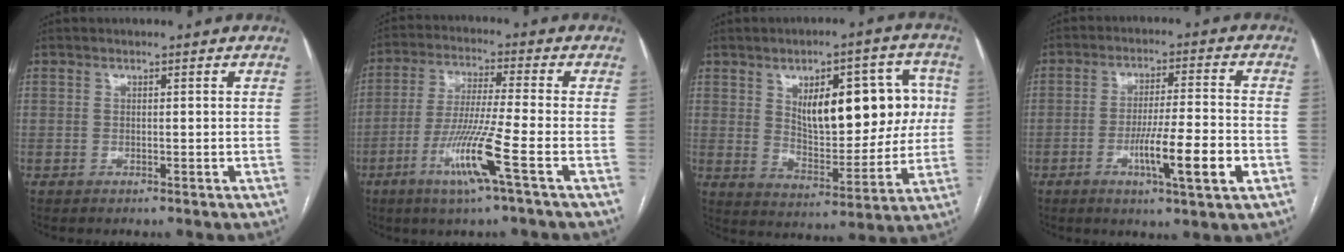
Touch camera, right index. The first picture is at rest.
{"total": 10.6, "force": [-4.5, -1.1, 9.5], "torque": [-0.186, -0.018, -0.090]}
{"total": 15.8, "force": [3.7, 7.0, 13.6], "torque": [-0.184, 0.029, 0.067]}
{"total": 10.4, "force": [-3.6, 0.4, 9.7], "torque": [-0.161, -0.007, -0.060]}